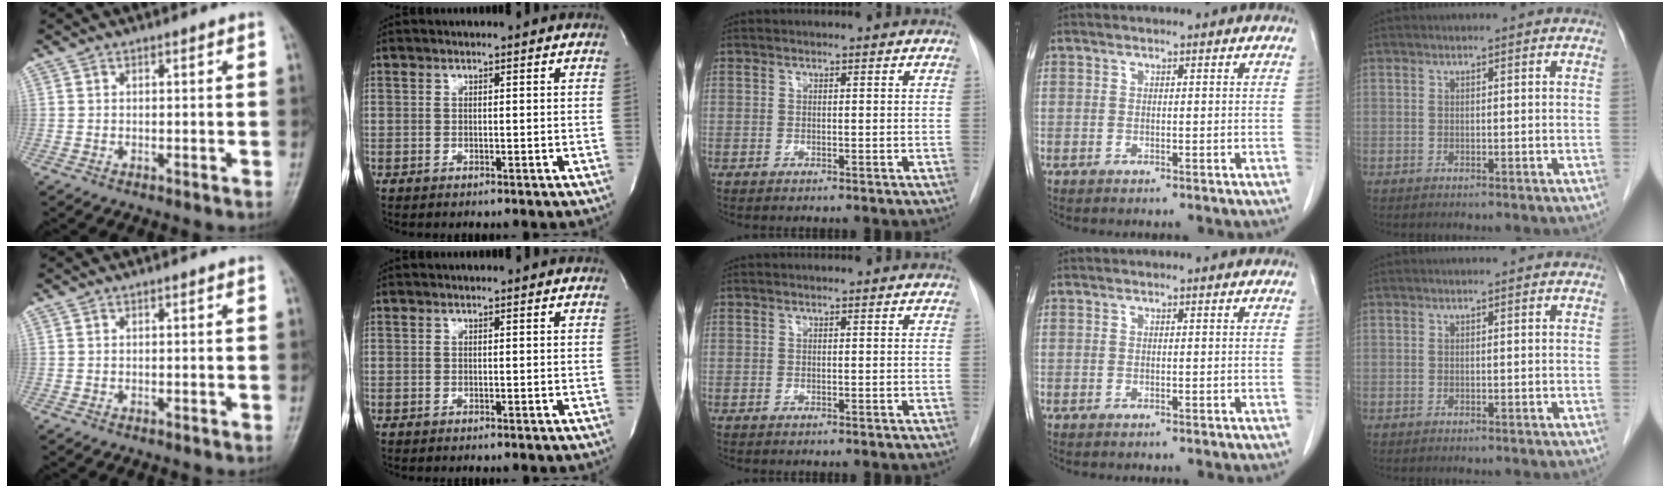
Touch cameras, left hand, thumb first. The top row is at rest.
{}